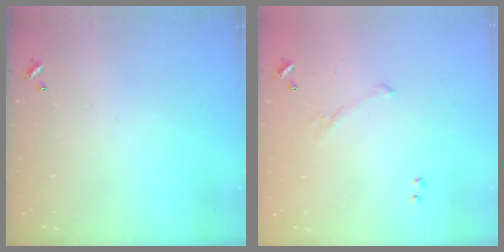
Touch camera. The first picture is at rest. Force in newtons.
{"total": 5.8, "press": 5.8, "slide": 0.8}